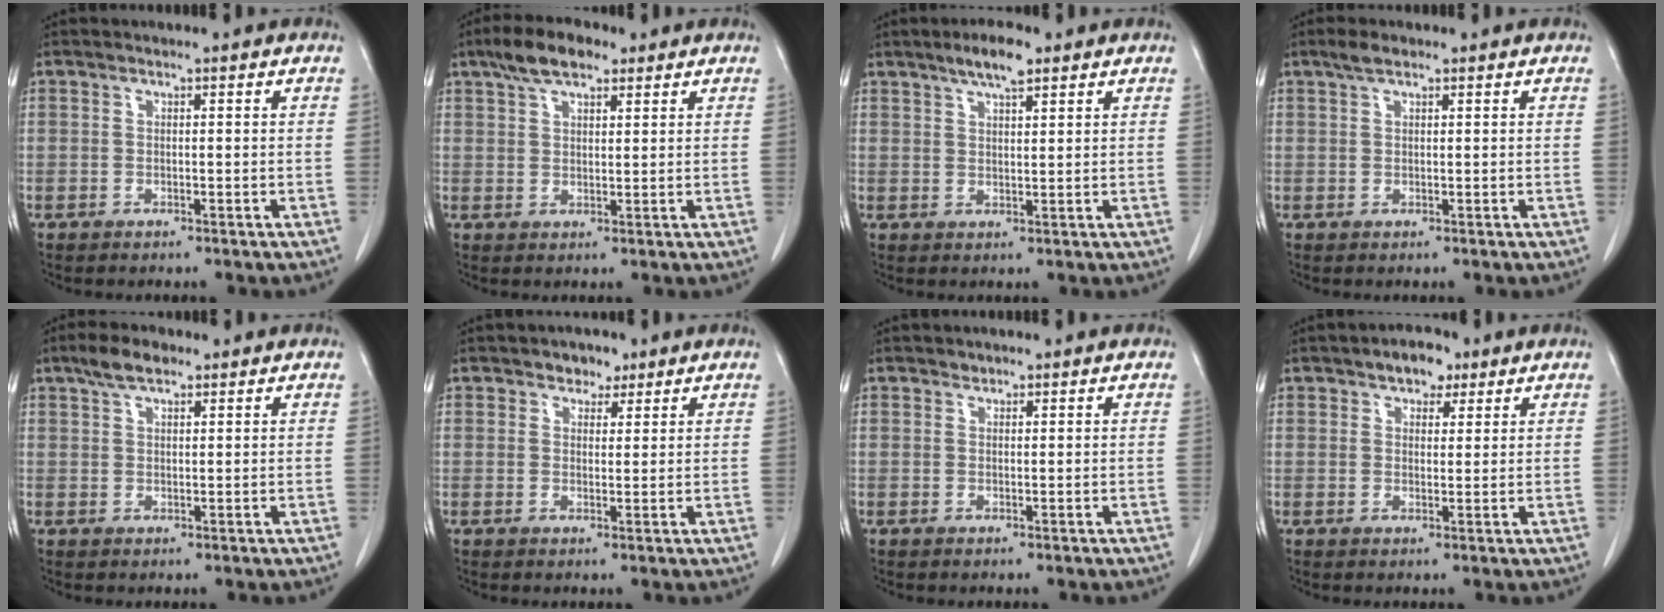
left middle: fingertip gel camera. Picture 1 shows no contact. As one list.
[{"total": 6.2, "force": [4.2, 2.5, 3.9], "torque": [-0.076, 0.017, 0.073]}, {"total": 4.8, "force": [3.4, 0.9, 3.3], "torque": [-0.062, 0.005, 0.056]}, {"total": 1.8, "force": [1.3, 0.6, 1.1], "torque": [-0.027, 0.008, 0.025]}, {"total": 4.0, "force": [2.8, 1.5, 2.4], "torque": [-0.053, 0.010, 0.052]}, {"total": 2.7, "force": [1.9, 1.7, 0.9], "torque": [-0.012, 0.002, 0.027]}, {"total": 0.7, "force": [0.6, 0.3, 0.0], "torque": [-0.001, -0.004, 0.007]}, {"total": 4.3, "force": [2.8, 2.4, 2.2], "torque": [-0.030, 0.010, 0.042]}]